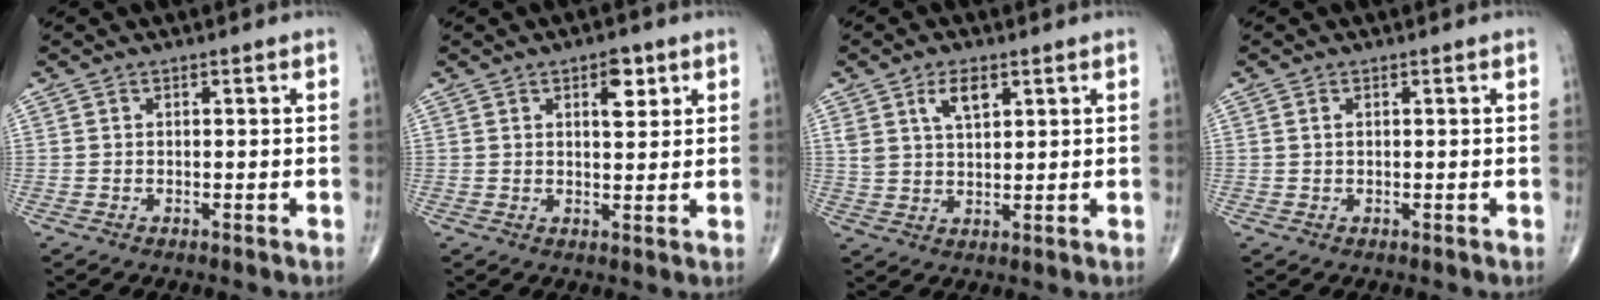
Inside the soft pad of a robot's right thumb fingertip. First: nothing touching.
{"total": 4.7, "force": [2.2, 2.2, 3.5], "torque": [-0.036, -0.010, 0.031]}
{"total": 5.5, "force": [2.9, 2.7, 3.9], "torque": [-0.062, -0.014, 0.056]}
{"total": 0.8, "force": [0.3, 0.4, 0.6], "torque": [-0.014, 0.005, 0.007]}